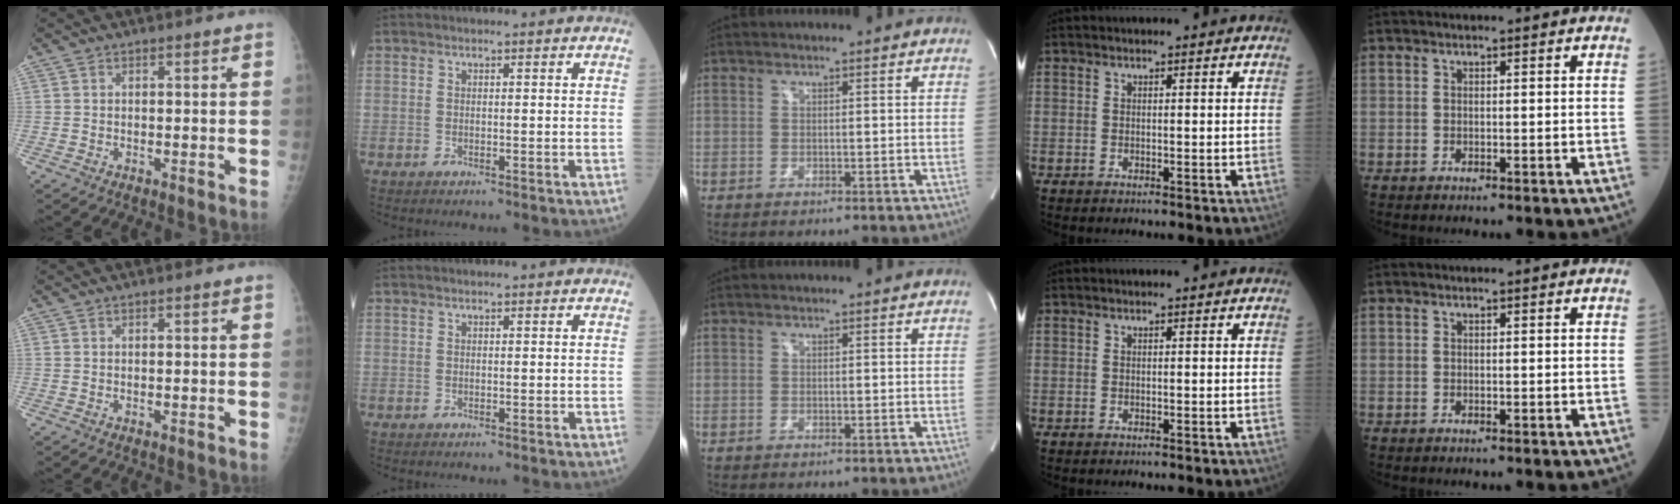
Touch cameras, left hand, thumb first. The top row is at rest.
{"thumb": {"total": 0.5, "force": [0.2, 0.1, 0.5], "torque": [-0.009, 0.002, 0.002]}}